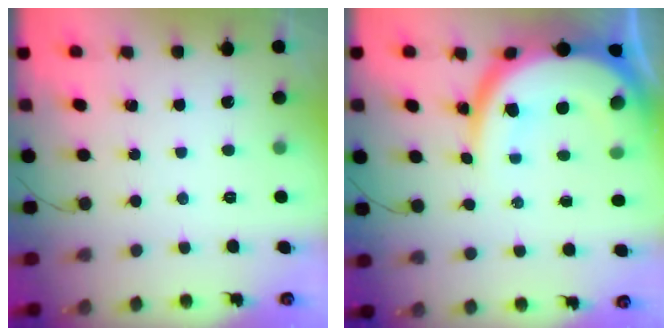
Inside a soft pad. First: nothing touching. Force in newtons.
{"total": 16.9, "press": 16.8, "slide": 1.5}